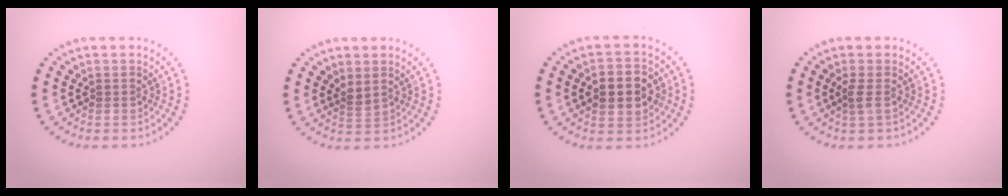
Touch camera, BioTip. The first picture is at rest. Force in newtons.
{"total": 1.2, "press": 0.9, "slide": 0.8}
{"total": 4.9, "press": 4.9, "slide": 0.4}
{"total": 1.2, "press": 1.0, "slide": 0.6}